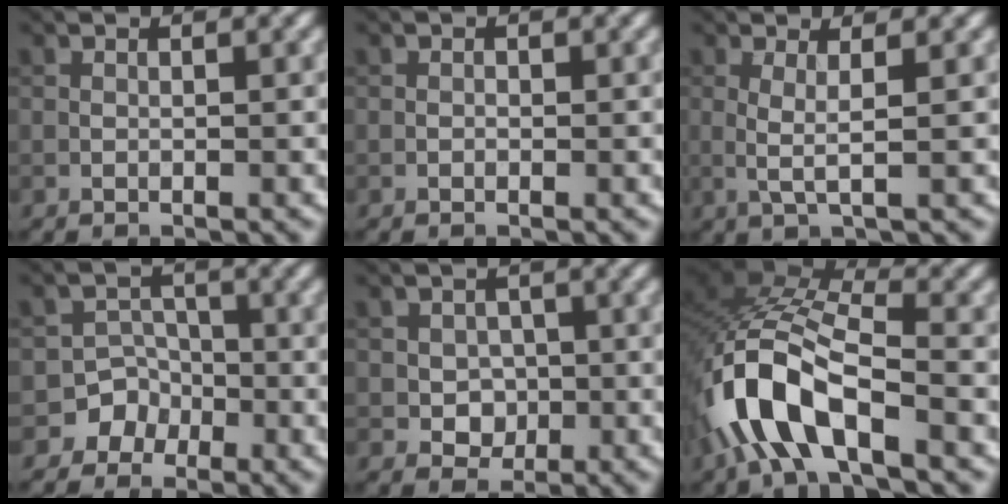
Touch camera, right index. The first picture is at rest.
{"total": 0.0}
{"total": 1.9, "force": [0.3, 0.2, 1.9], "torque": [-0.043, -0.002, 0.004]}
{"total": 3.9, "force": [-2.2, 3.2, -0.2], "torque": [0.049, 0.009, -0.048]}
{"total": 2.5, "force": [-0.4, 2.2, 1.1], "torque": [-0.014, -0.002, -0.011]}
{"total": 10.2, "force": [-4.6, 4.6, 7.9], "torque": [-0.167, 0.010, -0.093]}